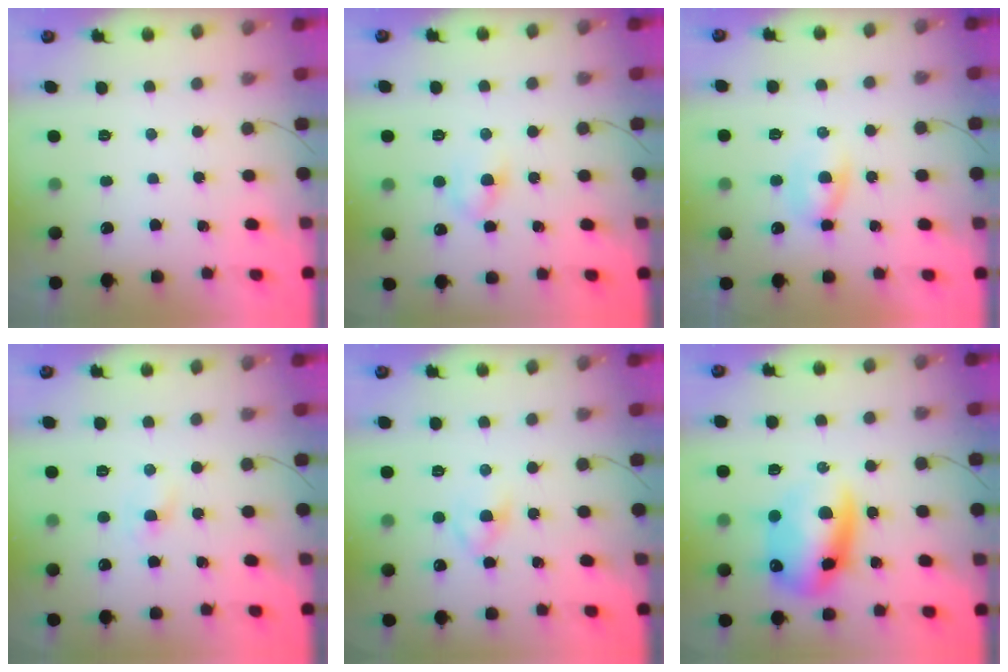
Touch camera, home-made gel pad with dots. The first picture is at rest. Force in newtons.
{"total": 4.9, "press": 4.6, "slide": 1.6}
{"total": 3.5, "press": 3.3, "slide": 1.1}
{"total": 1.0, "press": 0.8, "slide": 0.6}
{"total": 3.8, "press": 3.5, "slide": 1.3}
{"total": 14.4, "press": 14.0, "slide": 3.5}